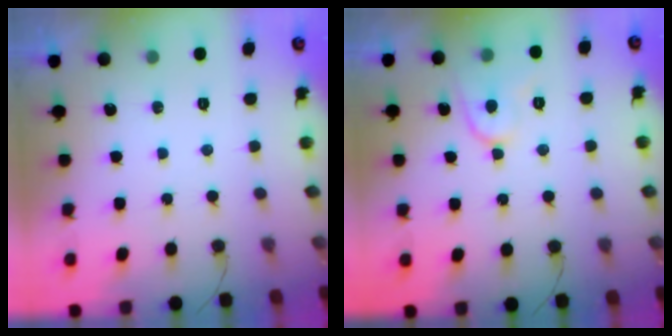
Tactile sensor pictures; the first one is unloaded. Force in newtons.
{"total": 7.7, "press": 7.7, "slide": 0.7}